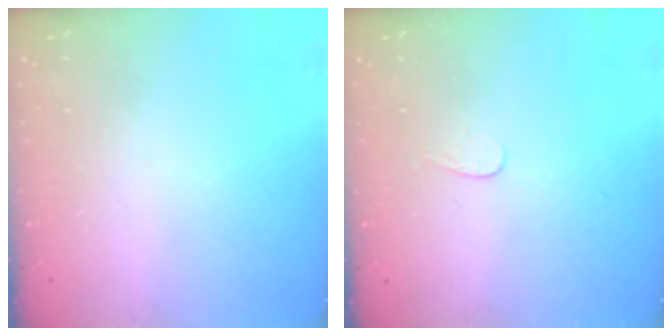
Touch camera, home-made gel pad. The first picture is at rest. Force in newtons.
{"total": 3.5, "press": 3.5, "slide": 0.3}